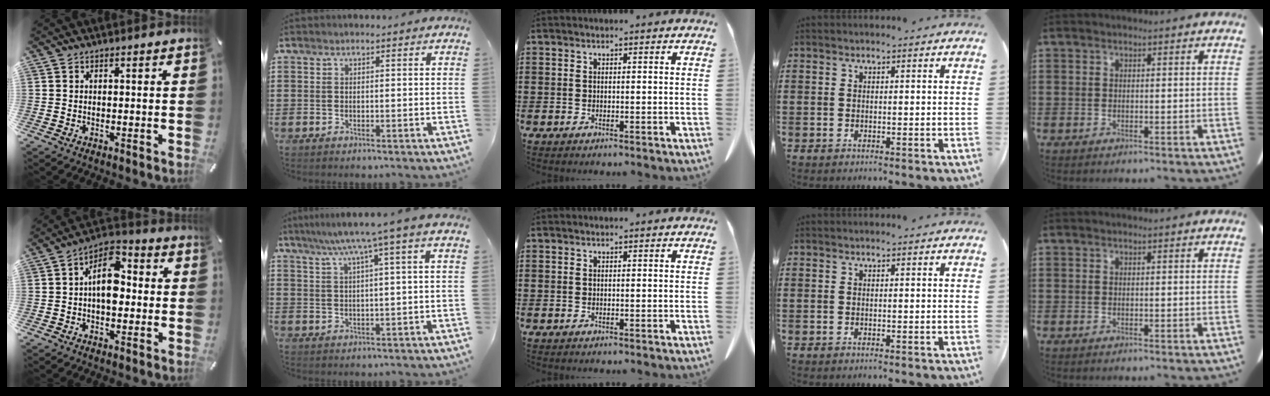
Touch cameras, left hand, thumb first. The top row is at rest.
{"thumb": {"total": 9.7, "force": [-0.2, 6.2, 7.5], "torque": [-0.117, 0.006, -0.004]}, "index": {"total": 5.5, "force": [2.5, -0.6, 4.8], "torque": [-0.101, -0.005, 0.037]}}